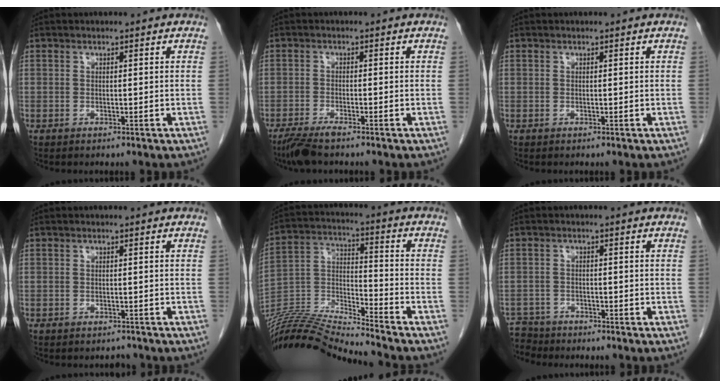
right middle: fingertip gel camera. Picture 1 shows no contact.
{"total": 3.9, "force": [-3.1, 0.3, 2.3], "torque": [-0.048, -0.011, -0.061]}
{"total": 0.0}
{"total": 0.9, "force": [-0.8, 0.2, -0.2], "torque": [0.000, -0.003, -0.010]}
{"total": 16.5, "force": [-15.8, -1.7, 4.3], "torque": [-0.077, 0.018, -0.295]}
{"total": 4.1, "force": [-3.8, 1.1, -1.0], "torque": [0.021, -0.007, -0.074]}